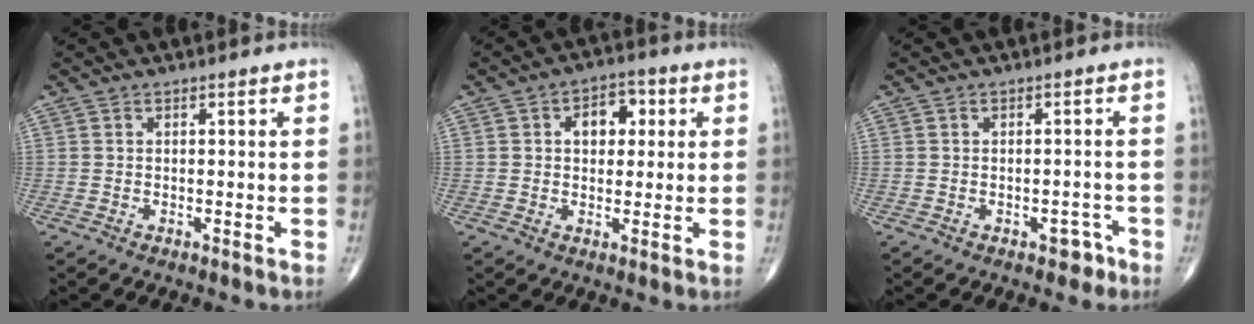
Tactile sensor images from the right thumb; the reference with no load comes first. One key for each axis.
{"total": 6.8, "fx": 1.6, "fy": 4.6, "fz": 4.8, "tx": -0.042, "ty": 0.010, "tz": 0.017}
{"total": 2.6, "fx": -1.6, "fy": 1.6, "fz": 1.2, "tx": -0.002, "ty": 0.012, "tz": -0.017}